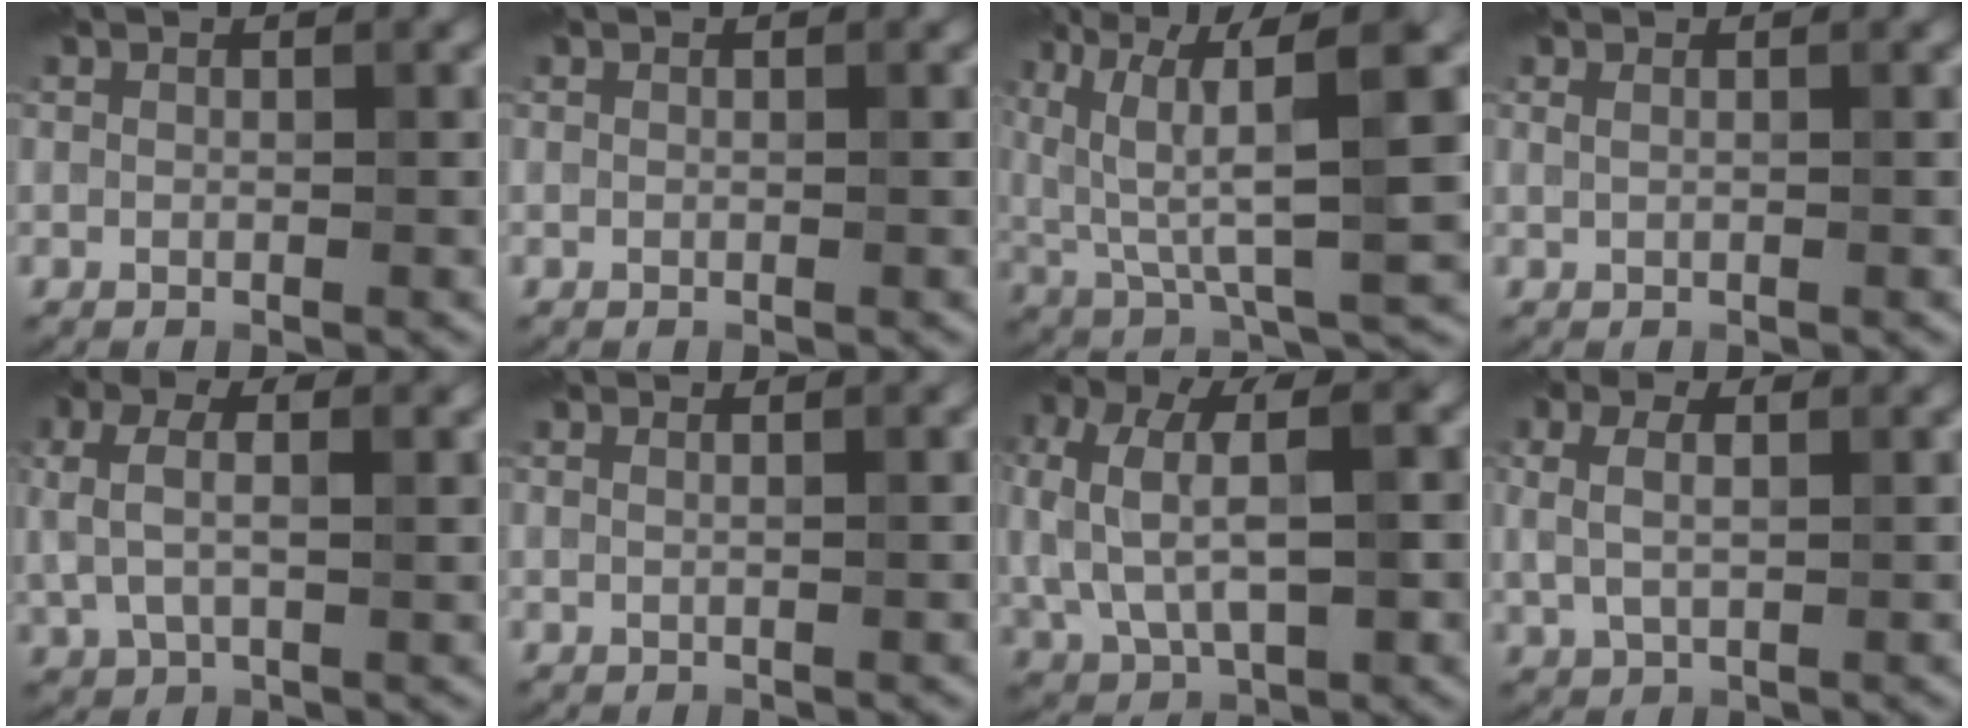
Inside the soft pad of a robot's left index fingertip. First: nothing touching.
{"total": 0.0}
{"total": 11.3, "force": [3.4, 2.8, 10.4], "torque": [-0.187, 0.010, 0.067]}
{"total": 0.8, "force": [0.4, 0.3, 0.5], "torque": [-0.008, -0.001, 0.004]}
{"total": 4.1, "force": [0.9, 2.0, 3.5], "torque": [-0.075, 0.006, 0.013]}
{"total": 2.0, "force": [0.9, 1.0, 1.5], "torque": [-0.003, 0.000, -0.011]}
{"total": 8.6, "force": [0.7, 4.5, 7.3], "torque": [-0.145, 0.006, 0.011]}
{"total": 3.0, "force": [0.8, 1.6, 2.4], "torque": [-0.058, 0.005, 0.018]}